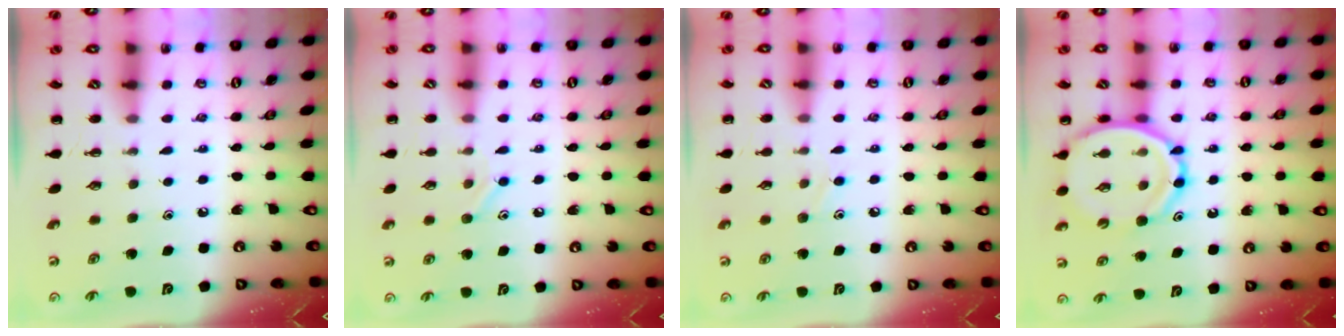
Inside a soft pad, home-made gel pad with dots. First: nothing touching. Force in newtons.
{"total": 7.9, "press": 7.8, "slide": 1.6}
{"total": 5.6, "press": 5.2, "slide": 2.0}
{"total": 13.8, "press": 13.3, "slide": 3.7}